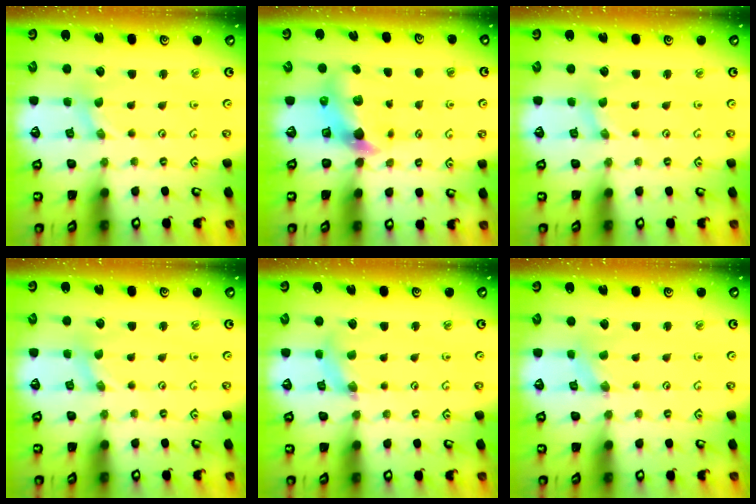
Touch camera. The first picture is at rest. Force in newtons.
{"total": 6.9, "press": 6.8, "slide": 0.9}
{"total": 0.0}
{"total": 0.0}
{"total": 3.3, "press": 3.3, "slide": 0.4}
{"total": 0.0}